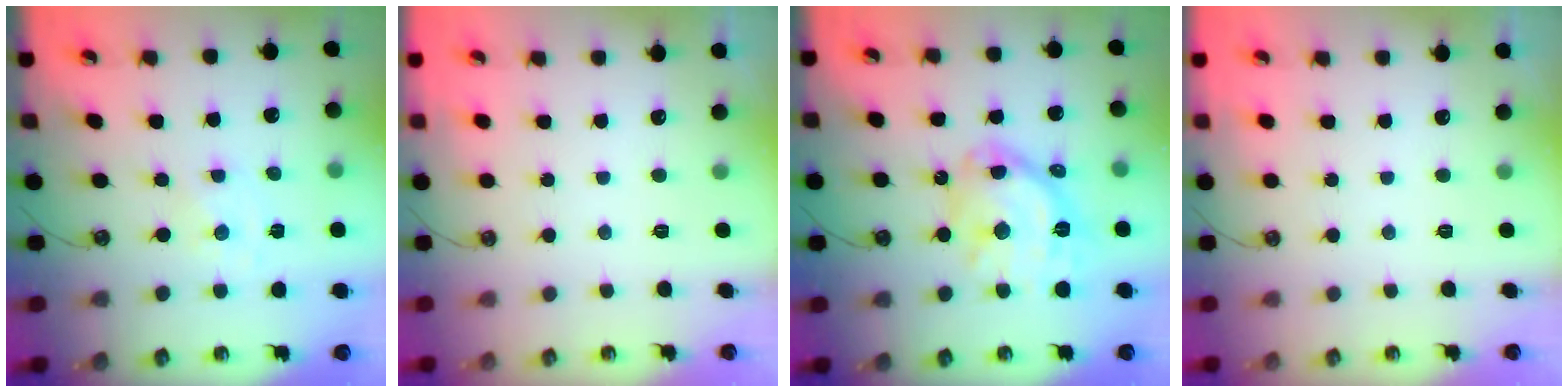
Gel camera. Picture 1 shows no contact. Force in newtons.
{"total": 0.0}
{"total": 17.6, "press": 17.5, "slide": 1.7}
{"total": 0.0}